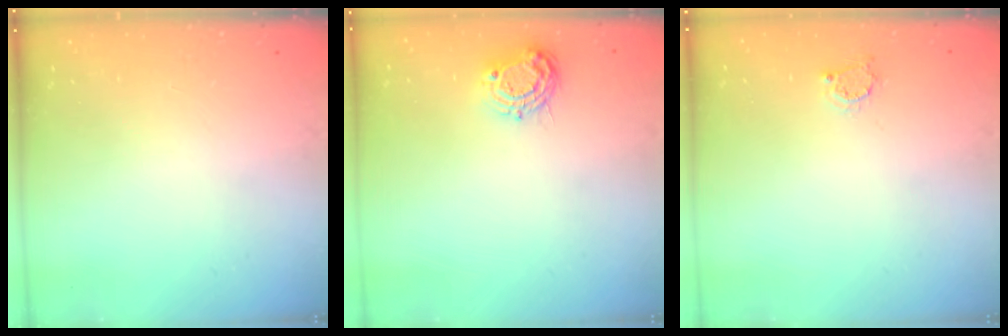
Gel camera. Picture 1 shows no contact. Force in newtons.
{"total": 8.4, "press": 8.3, "slide": 0.7}
{"total": 3.1, "press": 3.1, "slide": 0.3}